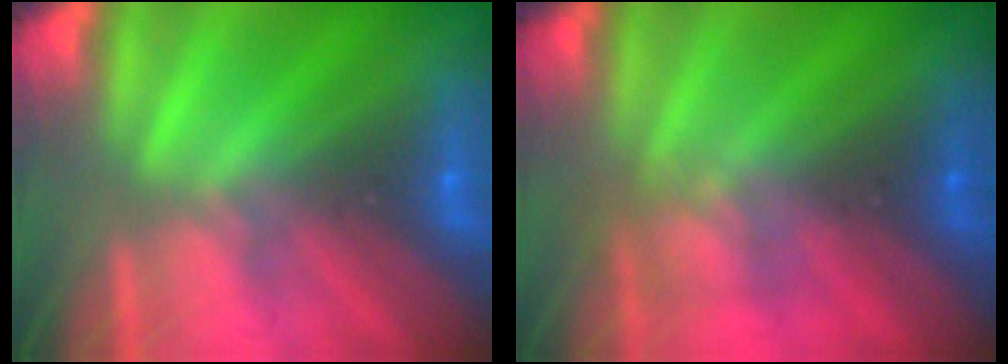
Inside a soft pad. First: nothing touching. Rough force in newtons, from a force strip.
{"total": 2.4}